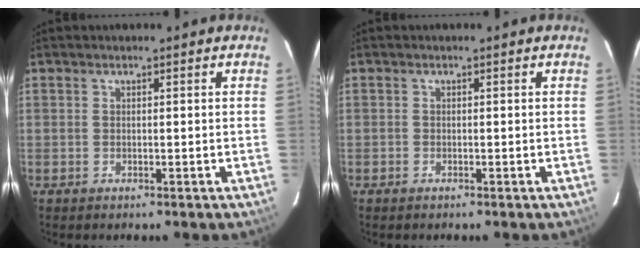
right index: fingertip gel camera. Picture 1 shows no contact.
{"total": 0.6, "force": [-0.6, 0.3, -0.1], "torque": [-0.001, -0.001, -0.012]}